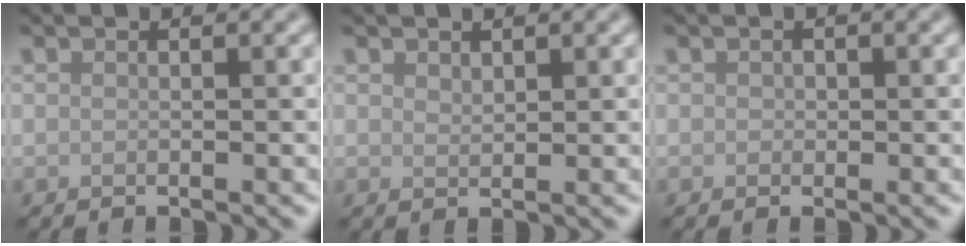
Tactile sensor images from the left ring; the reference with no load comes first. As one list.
[{"total": 0.8, "force": [0.7, 0.4, 0.3], "torque": [-0.007, -0.002, 0.015]}, {"total": 0.5, "force": [0.0, 0.5, 0.1], "torque": [0.000, -0.003, -0.001]}]